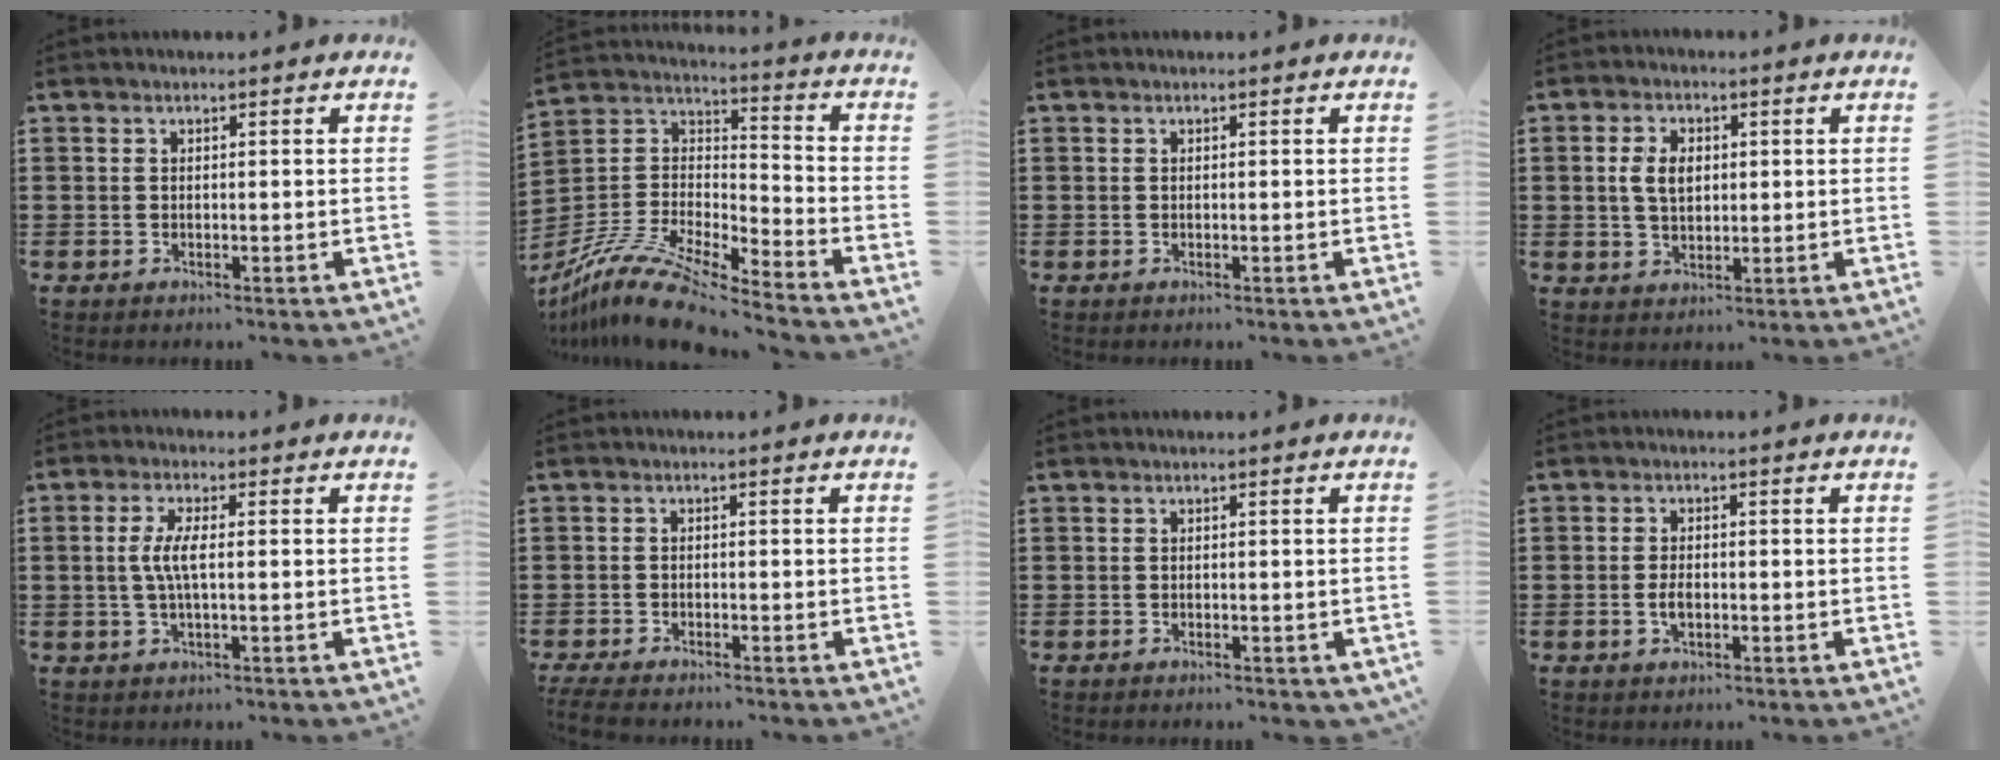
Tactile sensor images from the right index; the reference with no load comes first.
{"total": 12.7, "force": [-11.1, 2.2, 5.7], "torque": [-0.125, 0.025, -0.224]}
{"total": 0.0}
{"total": 4.5, "force": [0.6, 2.8, 3.5], "torque": [-0.081, 0.010, 0.006]}
{"total": 4.3, "force": [-0.1, 0.9, 4.2], "torque": [-0.091, -0.004, -0.009]}
{"total": 2.0, "force": [-1.9, 0.2, 0.6], "torque": [-0.018, -0.001, -0.040]}
{"total": 0.0}
{"total": 2.4, "force": [-0.5, 1.2, 1.9], "torque": [-0.044, -0.001, -0.012]}